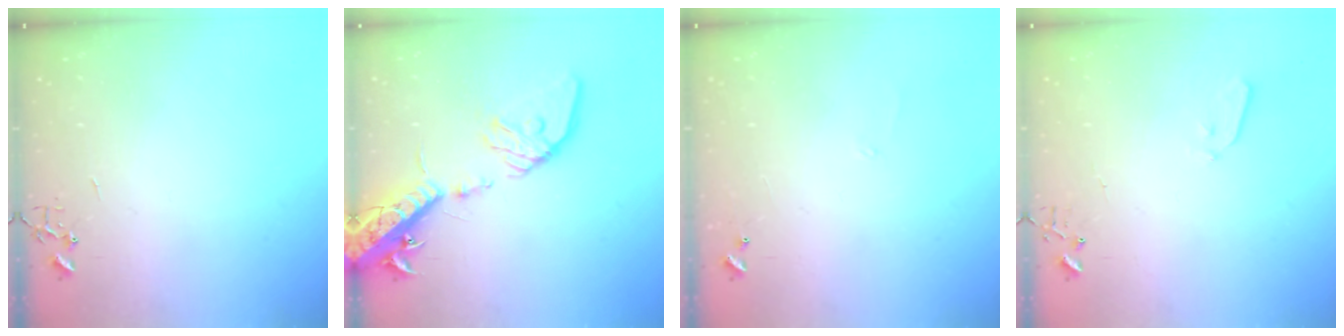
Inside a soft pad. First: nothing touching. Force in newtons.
{"total": 19.7, "press": 19.2, "slide": 4.1}
{"total": 5.6, "press": 5.6, "slide": 0.4}
{"total": 3.6, "press": 3.6, "slide": 0.5}